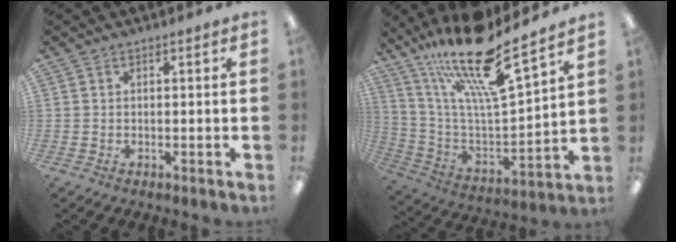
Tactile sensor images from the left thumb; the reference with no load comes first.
{"total": 20.7, "force": [16.2, 4.2, 12.2], "torque": [-0.223, -0.115, 0.271]}